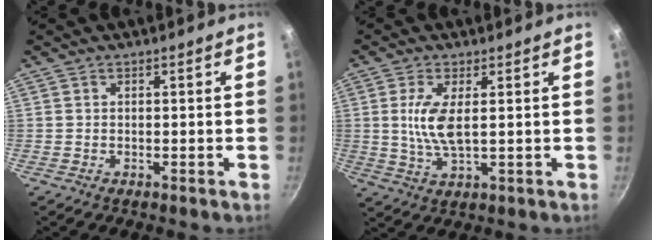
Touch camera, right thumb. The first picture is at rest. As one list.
[{"total": 6.8, "force": [1.0, 2.3, 6.4], "torque": [-0.134, -0.006, 0.021]}]